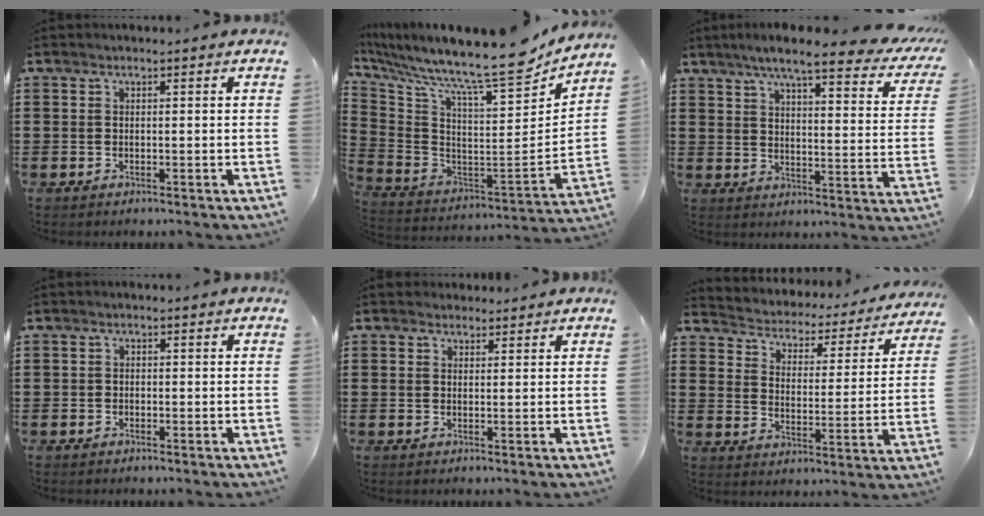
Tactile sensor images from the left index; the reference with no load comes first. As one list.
[{"total": 11.6, "force": [9.9, 1.1, 5.9], "torque": [-0.123, -0.101, 0.154]}, {"total": 7.9, "force": [6.3, 0.3, 4.9], "torque": [-0.100, -0.032, 0.101]}, {"total": 0.9, "force": [-0.7, 0.5, 0.2], "torque": [-0.006, 0.000, -0.014]}, {"total": 1.7, "force": [1.4, 0.9, 0.1], "torque": [-0.005, 0.006, 0.028]}, {"total": 2.6, "force": [2.6, 0.4, 0.0], "torque": [-0.021, -0.029, 0.033]}]